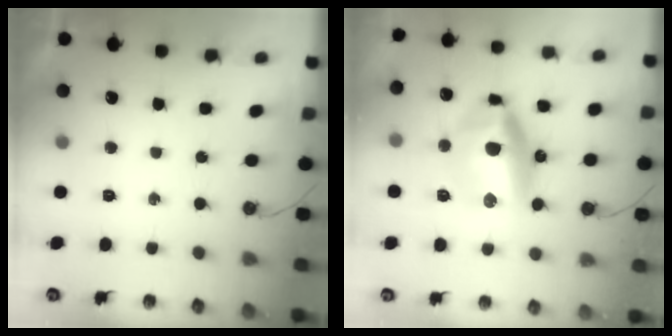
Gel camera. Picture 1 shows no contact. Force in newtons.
{"total": 15.4, "press": 15.2, "slide": 2.2}